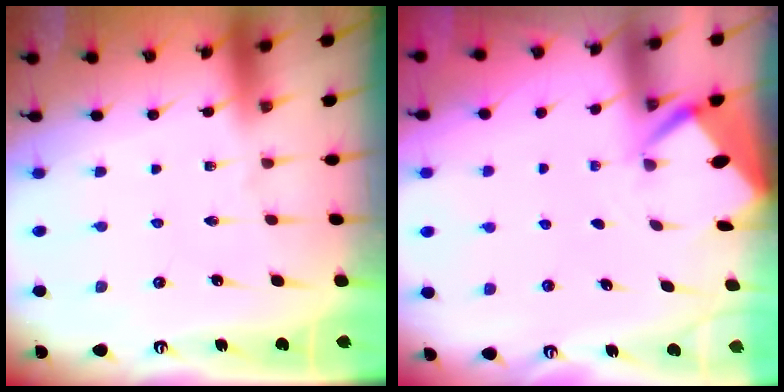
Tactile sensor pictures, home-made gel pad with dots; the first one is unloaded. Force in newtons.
{"total": 2.5, "press": 2.5, "slide": 0.3}